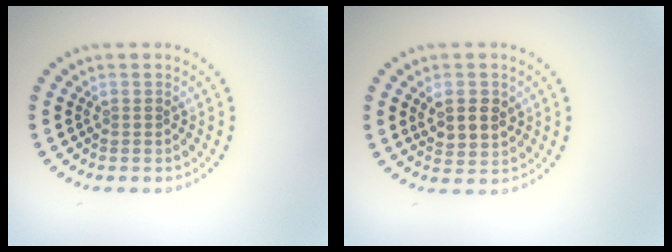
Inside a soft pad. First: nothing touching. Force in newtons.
{"total": 3.2, "press": 3.1, "slide": 0.6}